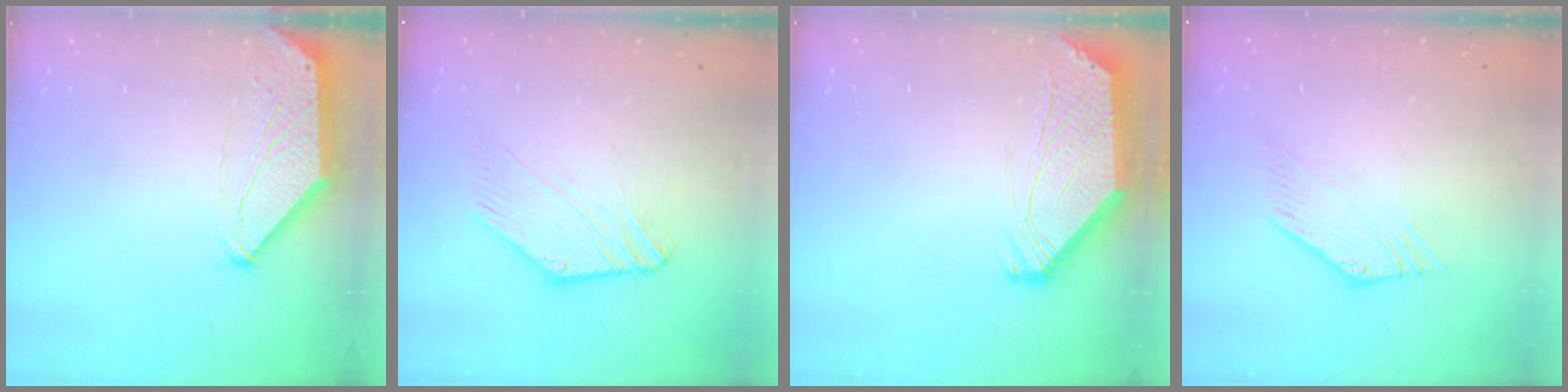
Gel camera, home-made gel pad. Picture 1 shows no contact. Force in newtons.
{"total": 2.8, "press": 2.7, "slide": 0.5}
{"total": 2.5, "press": 2.4, "slide": 0.6}
{"total": 0.0}